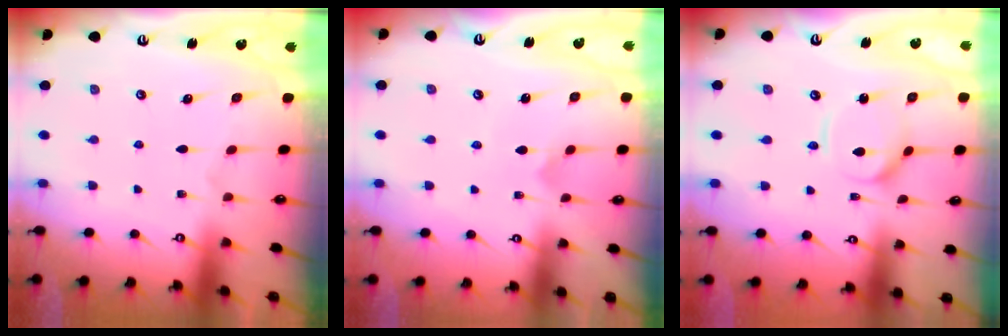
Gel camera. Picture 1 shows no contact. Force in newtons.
{"total": 2.5, "press": 2.5, "slide": 0.3}
{"total": 6.3, "press": 6.2, "slide": 0.5}